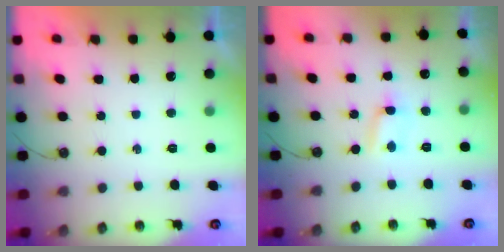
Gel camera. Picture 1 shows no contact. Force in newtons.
{"total": 1.8, "press": 1.8, "slide": 0.2}